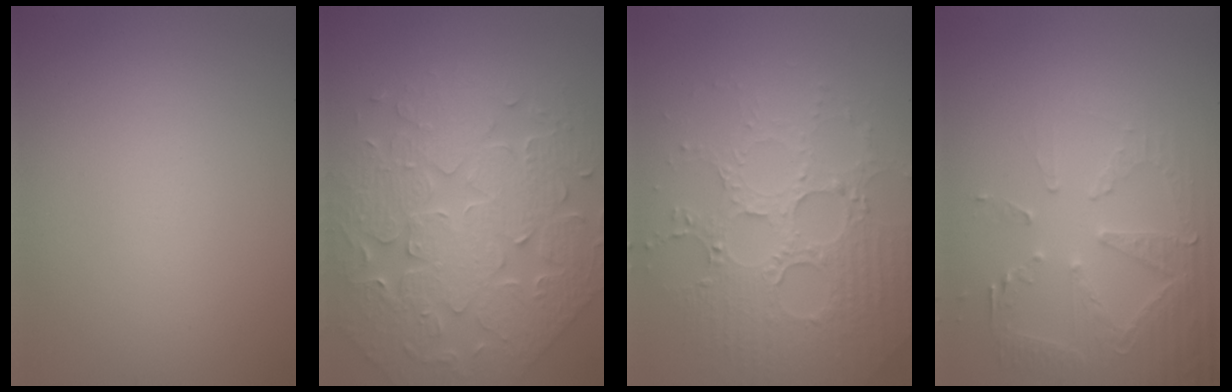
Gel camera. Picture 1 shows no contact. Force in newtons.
{"total": 8.1, "press": 6.8, "slide": 4.4}
{"total": 5.5, "press": 4.8, "slide": 2.7}
{"total": 4.5, "press": 3.5, "slide": 2.9}